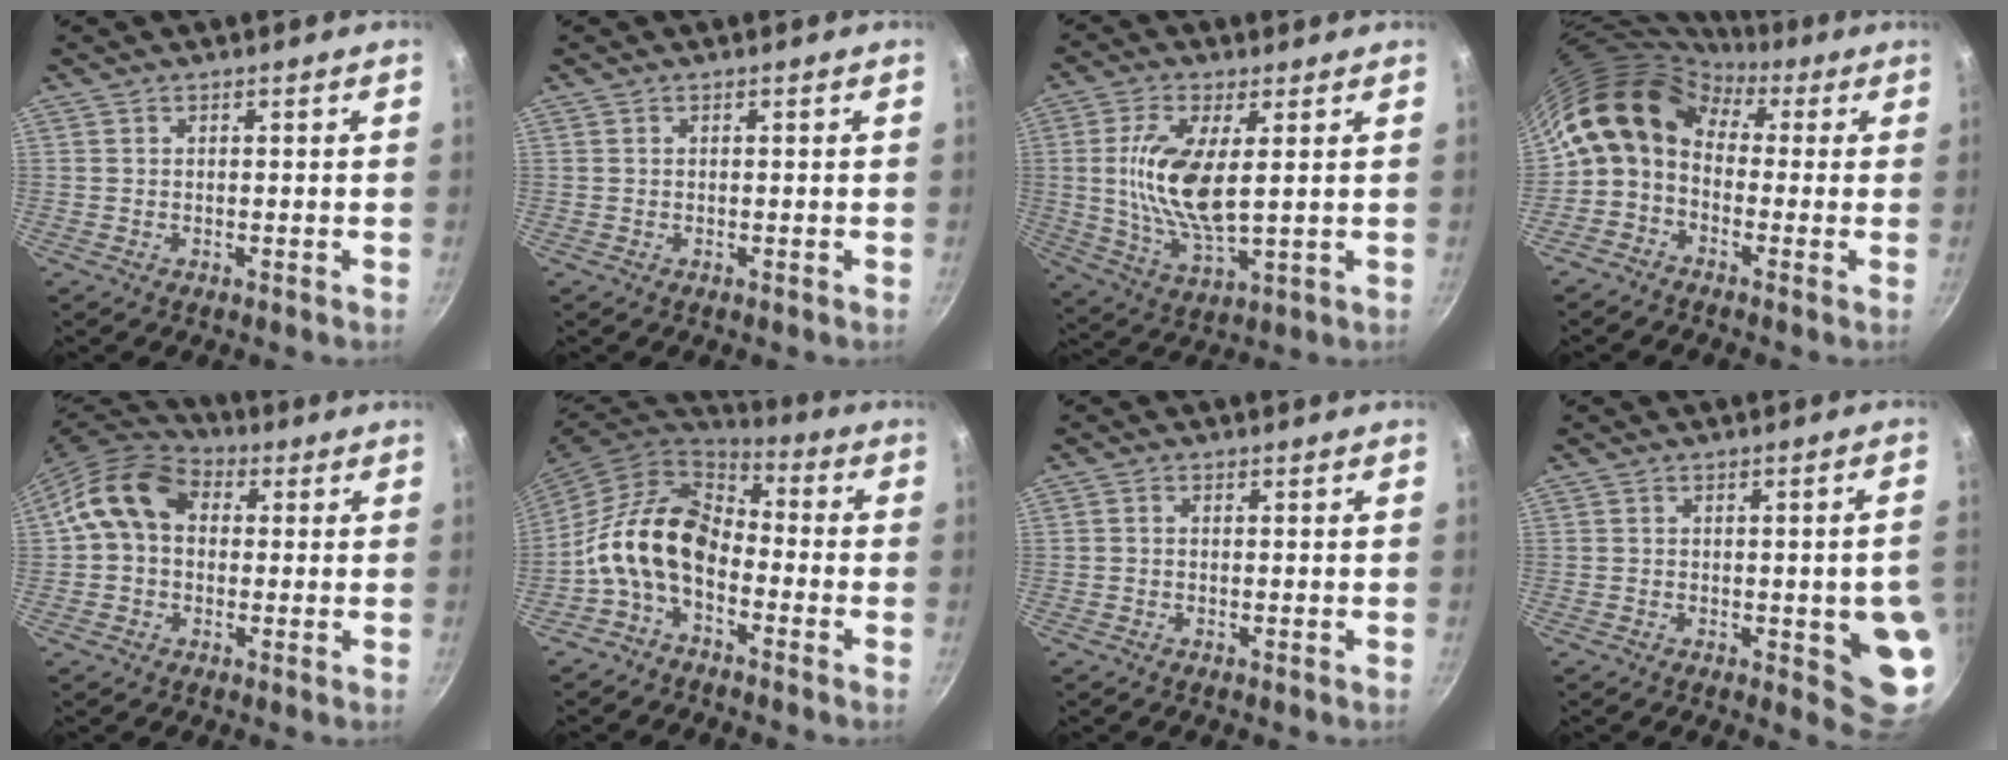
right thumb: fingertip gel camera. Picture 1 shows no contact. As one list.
[{"total": 0.0}, {"total": 12.5, "force": [2.1, 5.0, 11.2], "torque": [-0.225, -0.012, 0.044]}, {"total": 11.3, "force": [1.4, 8.6, 7.2], "torque": [-0.112, 0.033, -0.003]}, {"total": 11.5, "force": [1.6, 8.8, 7.2], "torque": [-0.101, 0.023, 0.007]}, {"total": 14.2, "force": [-3.8, 9.2, 10.2], "torque": [-0.176, 0.054, -0.095]}, {"total": 0.7, "force": [-0.2, 0.5, 0.4], "torque": [-0.006, 0.004, -0.005]}, {"total": 10.0, "force": [-1.7, 3.3, 9.3], "torque": [-0.075, 0.005, -0.017]}]